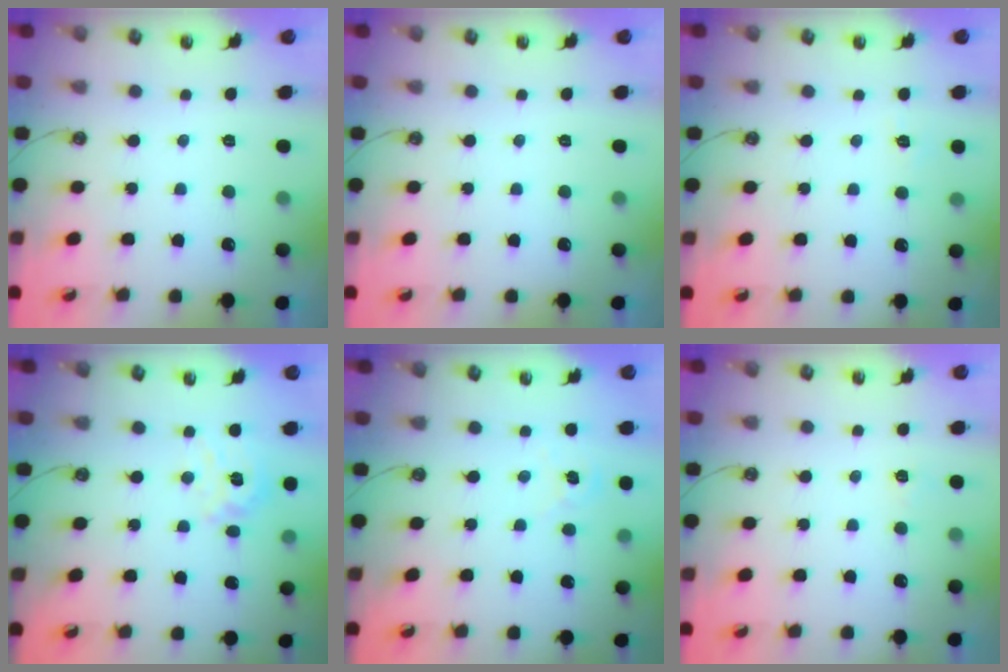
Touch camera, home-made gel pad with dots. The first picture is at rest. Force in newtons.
{"total": 0.0}
{"total": 4.8, "press": 4.7, "slide": 0.5}
{"total": 10.9, "press": 10.9, "slide": 1.1}
{"total": 2.4, "press": 2.4, "slide": 0.2}
{"total": 2.8, "press": 2.8, "slide": 0.3}